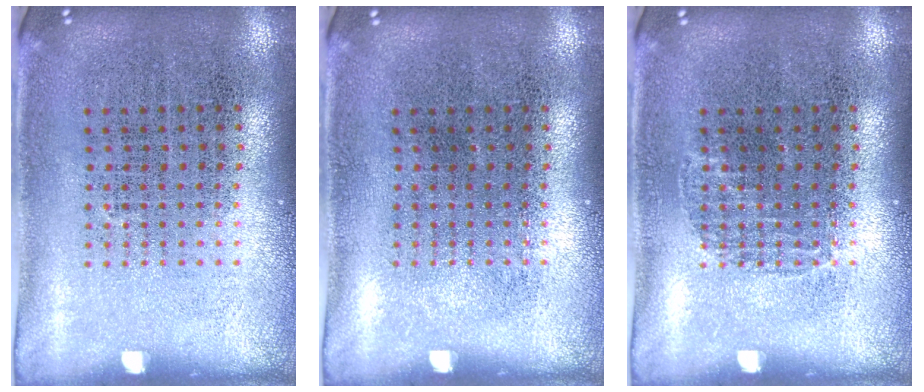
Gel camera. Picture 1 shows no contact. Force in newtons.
{"total": 0.0}
{"total": 0.5, "press": 0.5, "slide": 0.1}